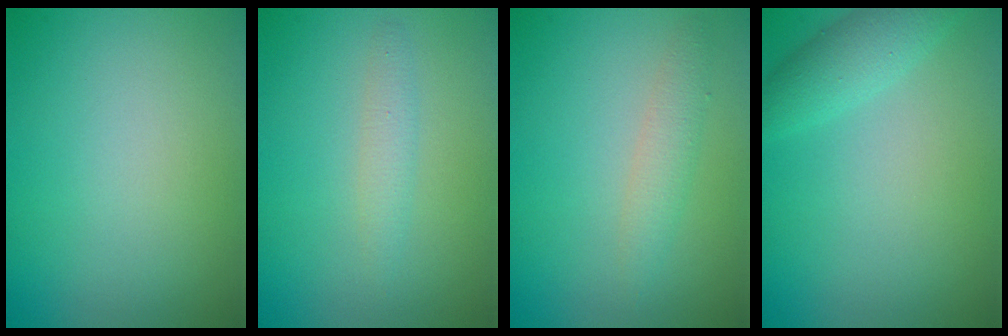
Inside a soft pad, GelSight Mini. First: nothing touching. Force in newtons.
{"total": 1.5, "press": 1.5, "slide": 0.0}
{"total": 1.9, "press": 1.9, "slide": 0.1}
{"total": 2.6, "press": 2.6, "slide": 0.1}